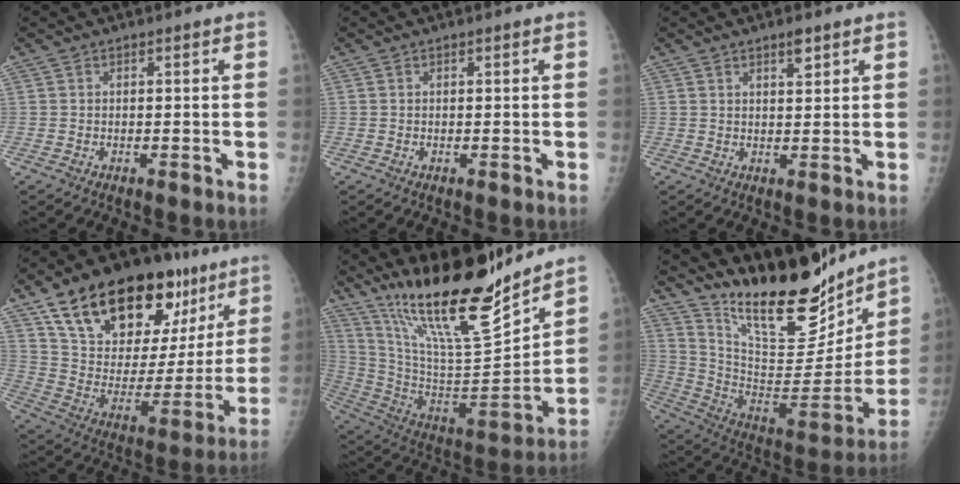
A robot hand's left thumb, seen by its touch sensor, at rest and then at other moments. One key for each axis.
{"total": 0.0}
{"total": 2.6, "fx": 1.8, "fy": 0.8, "fz": 1.8, "tx": -0.021, "ty": -0.012, "tz": 0.029}
{"total": 30.0, "fx": 17.4, "fy": 15.0, "fz": 19.2, "tx": -0.266, "ty": -0.024, "tz": 0.283}
{"total": 24.5, "fx": 19.5, "fy": 4.3, "fz": 14.3, "tx": -0.211, "ty": -0.111, "tz": 0.342}
{"total": 25.9, "fx": 20.2, "fy": 8.2, "fz": 14.0, "tx": -0.181, "ty": -0.108, "tz": 0.334}